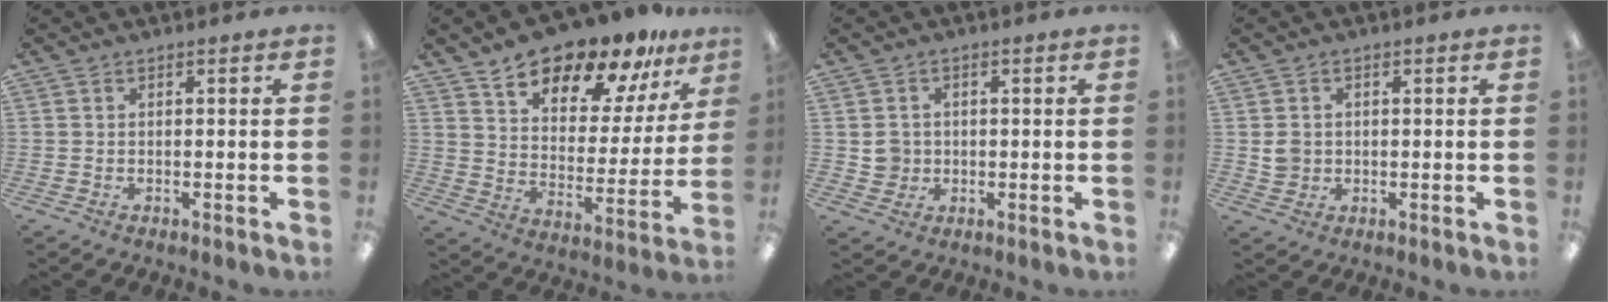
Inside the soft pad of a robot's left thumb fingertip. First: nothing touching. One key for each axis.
{"total": 16.3, "fx": 13.9, "fy": 6.2, "fz": 5.8, "tx": -0.102, "ty": -0.102, "tz": 0.245}
{"total": 3.8, "fx": 0.3, "fy": 3.8, "fz": 0.6, "tx": -0.002, "ty": 0.000, "tz": 0.003}
{"total": 3.4, "fx": 0.3, "fy": 3.2, "fz": 1.0, "tx": -0.005, "ty": 0.000, "tz": 0.002}